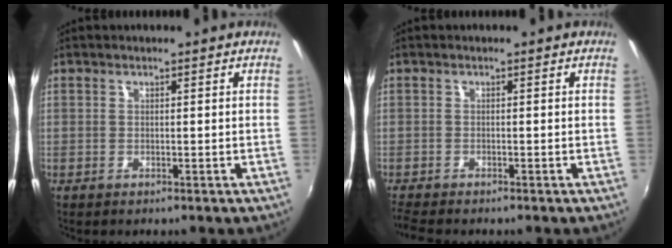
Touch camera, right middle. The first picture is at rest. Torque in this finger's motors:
{"motor_torque": [0.07, -0.17, 0.05, 0.02]}